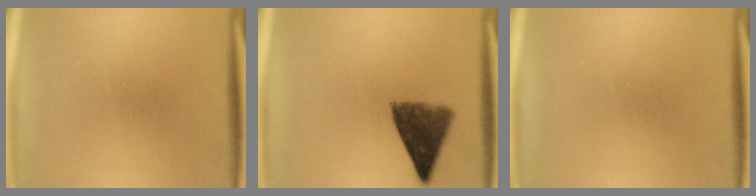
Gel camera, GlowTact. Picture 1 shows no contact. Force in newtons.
{"total": 8.6}
{"total": 0.0}